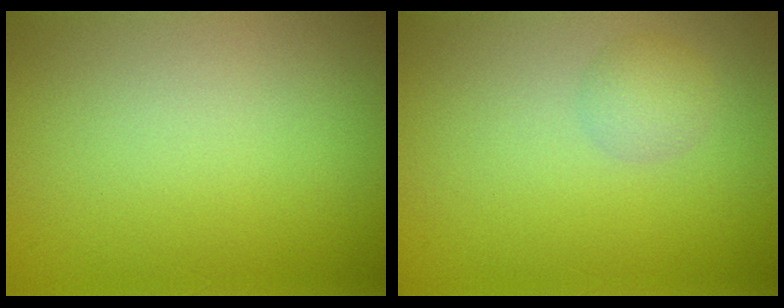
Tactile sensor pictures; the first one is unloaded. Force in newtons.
{"total": 1.7, "press": 1.7, "slide": 0.1}